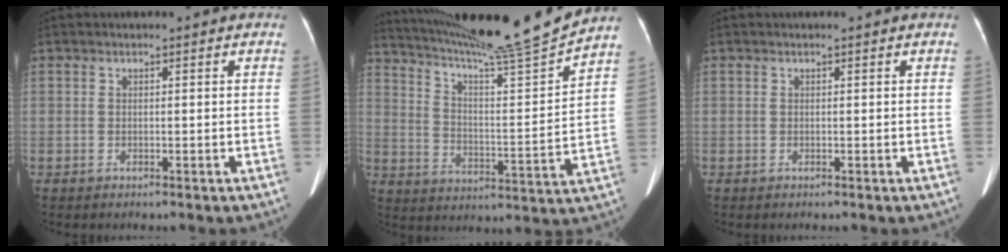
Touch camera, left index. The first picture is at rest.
{"total": 18.7, "force": [17.1, -2.6, 7.2], "torque": [-0.125, -0.044, 0.259]}
{"total": 0.0}